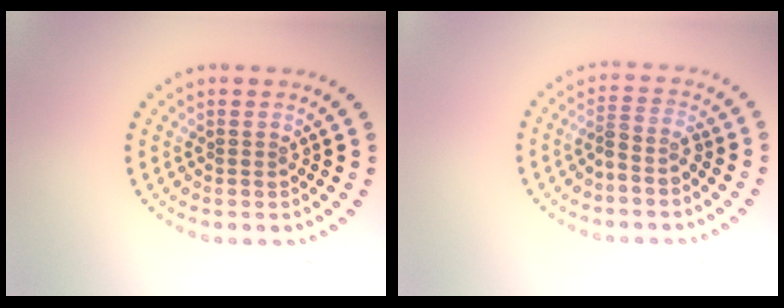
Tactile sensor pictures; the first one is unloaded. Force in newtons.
{"total": 2.0, "press": 1.6, "slide": 1.2}